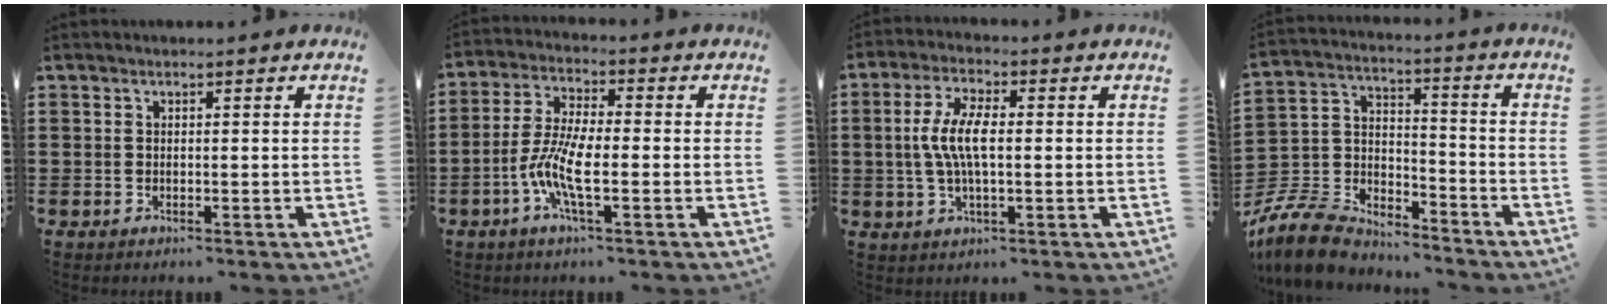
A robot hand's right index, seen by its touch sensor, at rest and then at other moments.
{"total": 7.9, "force": [-2.6, 2.1, 7.2], "torque": [-0.161, -0.012, -0.055]}
{"total": 7.0, "force": [-0.1, 2.3, 6.6], "torque": [-0.147, -0.004, -0.011]}
{"total": 9.8, "force": [-9.0, 2.9, 2.6], "torque": [-0.081, 0.015, -0.186]}